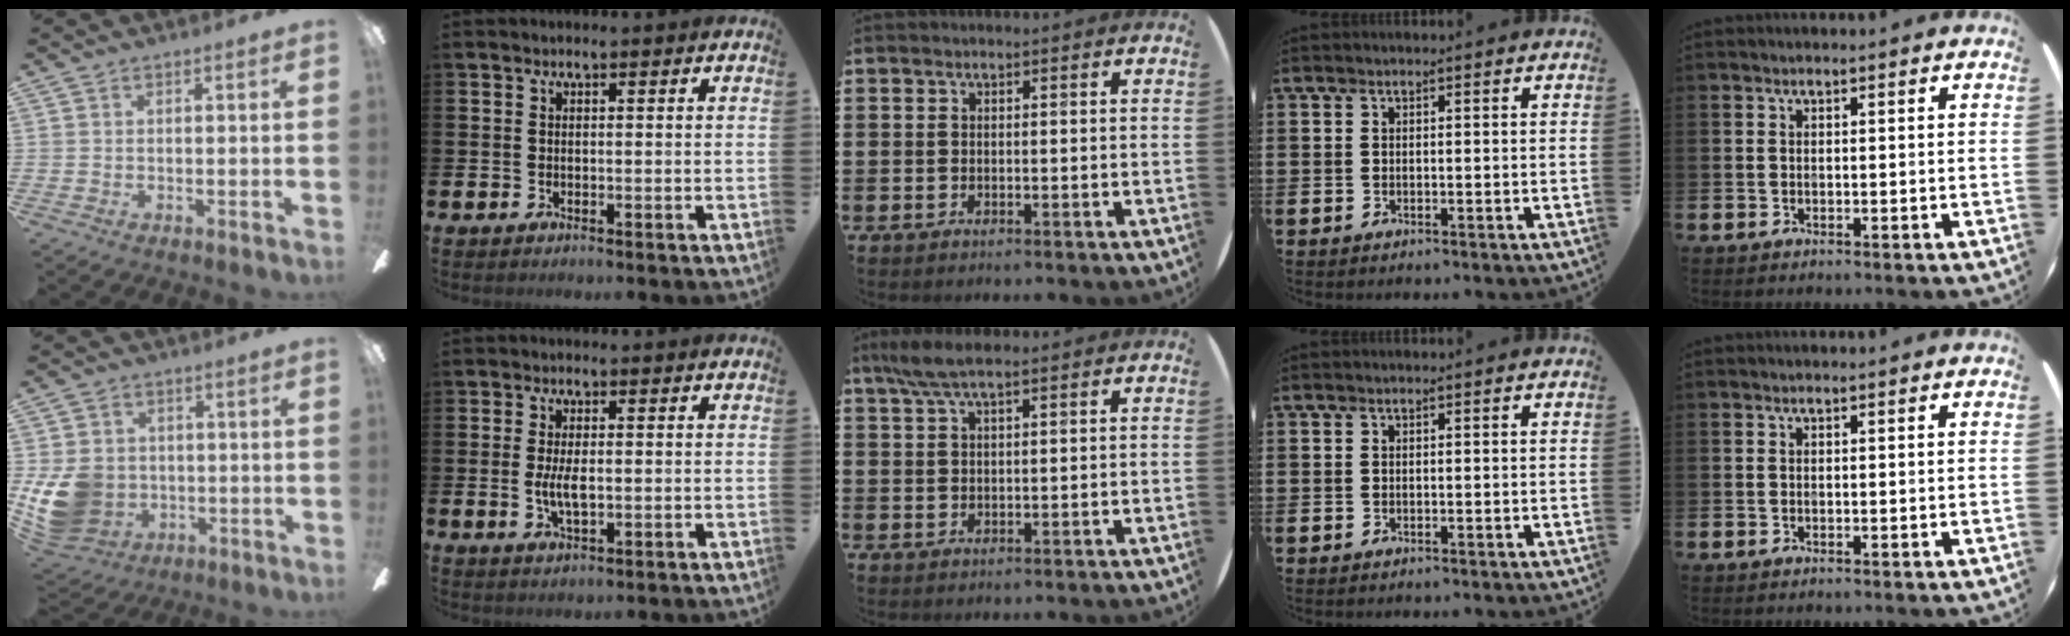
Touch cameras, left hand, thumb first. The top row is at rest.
{"thumb": {"total": 12.5, "force": [-1.5, 11.0, 5.8], "torque": [-0.133, 0.008, -0.023]}, "index": {"total": 3.6, "force": [0.0, 1.5, 3.2], "torque": [-0.055, 0.001, -0.003]}, "middle": {"total": 4.0, "force": [2.8, 0.8, 2.8], "torque": [-0.058, 0.005, 0.050]}}